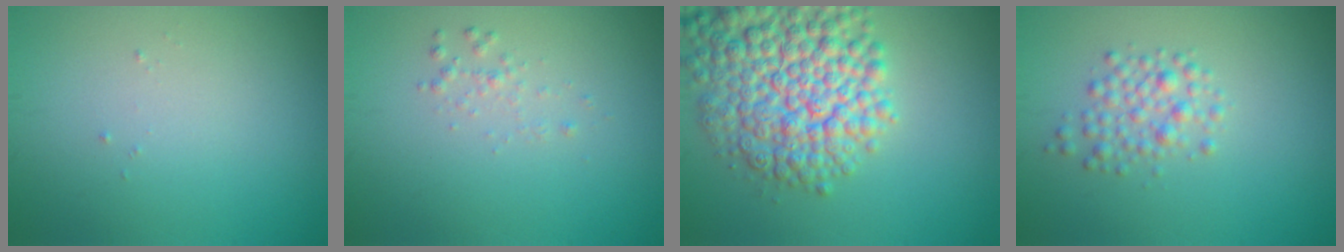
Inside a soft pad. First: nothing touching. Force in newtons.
{"total": 0.9, "press": 0.9, "slide": 0.0}
{"total": 9.5, "press": 9.4, "slide": 0.4}
{"total": 2.3, "press": 2.3, "slide": 0.1}